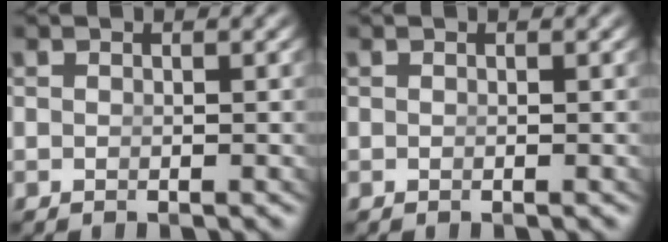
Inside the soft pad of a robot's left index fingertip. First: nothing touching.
{"total": 0.0}